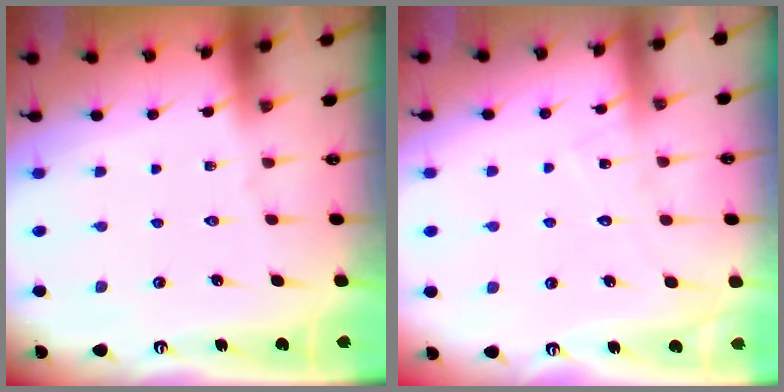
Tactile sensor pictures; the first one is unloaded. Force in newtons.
{"total": 7.8, "press": 7.8, "slide": 0.3}